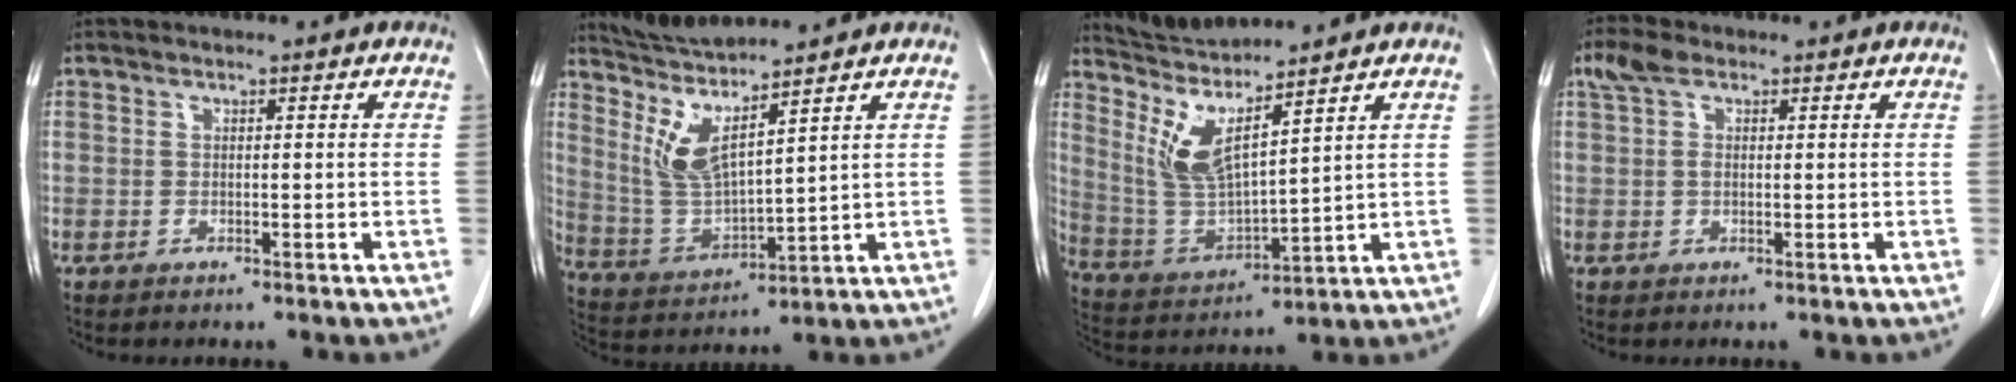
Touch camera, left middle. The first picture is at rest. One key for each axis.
{"total": 8.3, "fx": 6.7, "fy": -0.6, "fz": 4.9, "tx": -0.119, "ty": -0.022, "tz": 0.150}
{"total": 9.3, "fx": 7.3, "fy": -0.2, "fz": 5.8, "tx": -0.134, "ty": -0.020, "tz": 0.160}
{"total": 3.4, "fx": 1.7, "fy": 1.8, "fz": 2.3, "tx": -0.056, "ty": 0.019, "tz": 0.034}